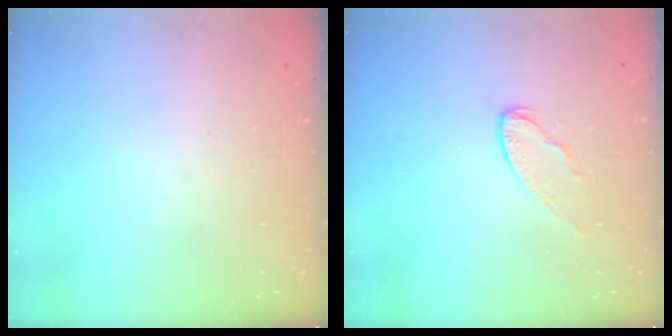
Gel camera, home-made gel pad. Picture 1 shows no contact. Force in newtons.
{"total": 7.4, "press": 7.4, "slide": 0.6}